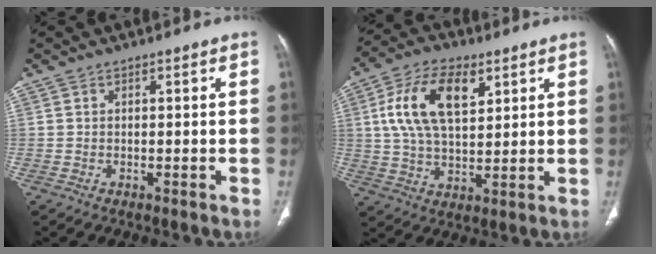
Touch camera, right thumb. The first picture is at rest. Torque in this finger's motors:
{"motor_torque": [0.45, 0.88, 1.35, 0.23, 0.37]}